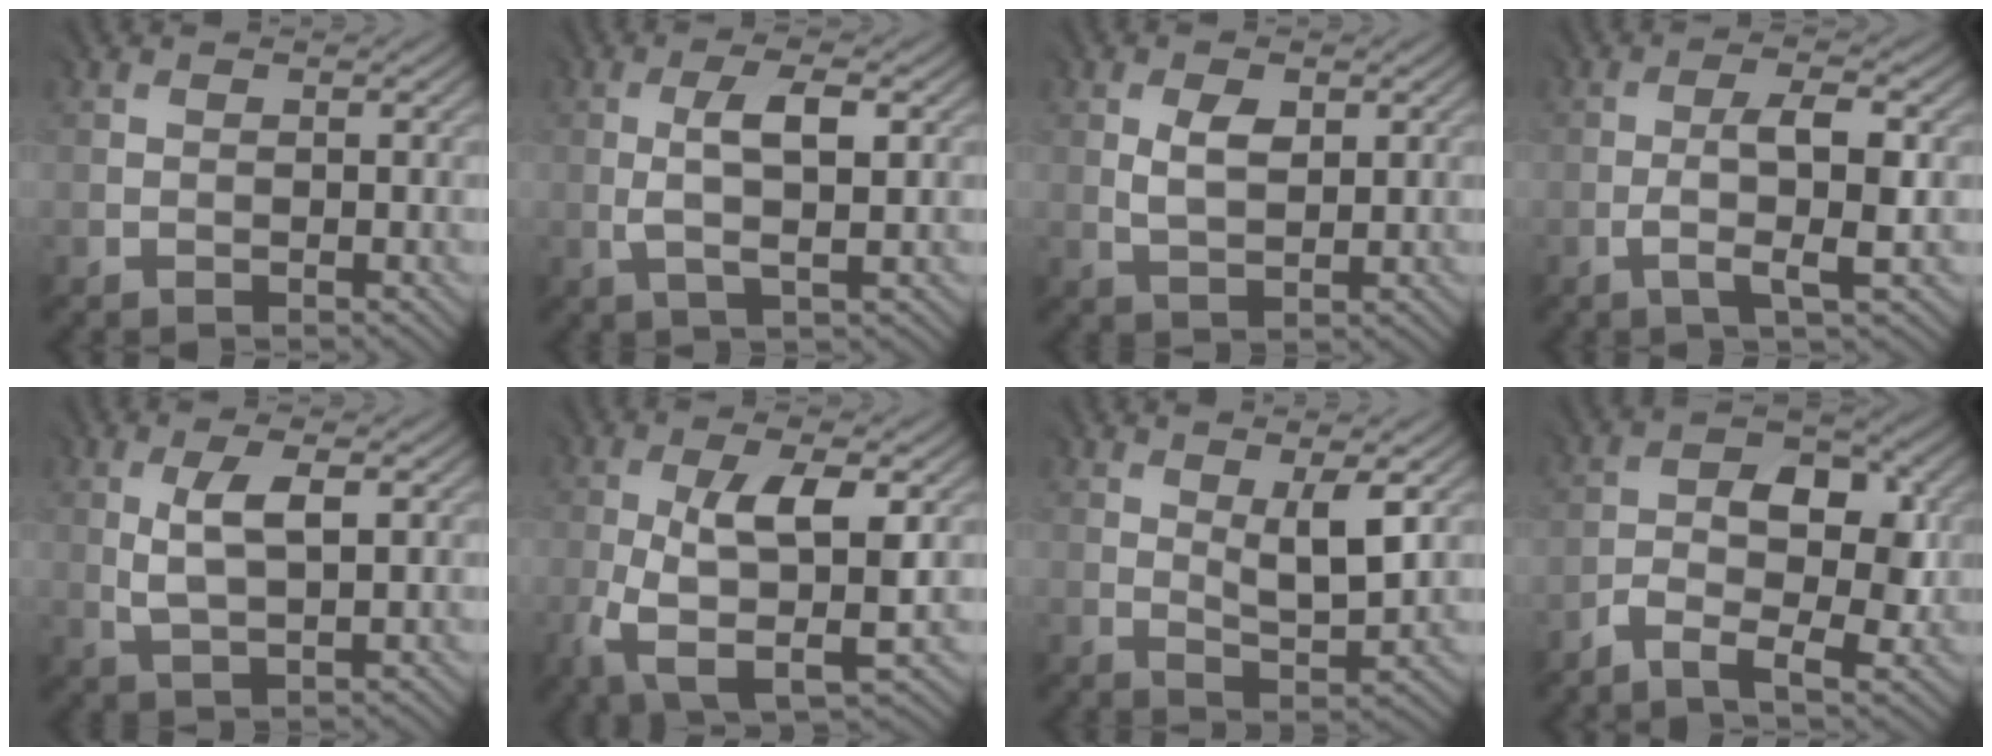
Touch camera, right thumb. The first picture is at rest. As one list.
[{"total": 4.5, "force": [0.6, 1.0, 4.3], "torque": [-0.087, 0.002, 0.011]}, {"total": 3.0, "force": [1.2, 1.6, 2.3], "torque": [-0.052, -0.003, 0.026]}, {"total": 5.0, "force": [-1.0, 0.7, 4.9], "torque": [-0.087, 0.005, -0.018]}, {"total": 4.3, "force": [1.1, 1.4, 4.0], "torque": [-0.084, -0.001, 0.026]}, {"total": 8.7, "force": [-1.9, 3.1, 7.9], "torque": [-0.162, -0.011, -0.034]}, {"total": 5.1, "force": [1.7, 1.4, 4.7], "torque": [-0.084, -0.006, 0.034]}, {"total": 6.5, "force": [-2.0, 3.0, 5.4], "torque": [-0.087, 0.004, -0.041]}]